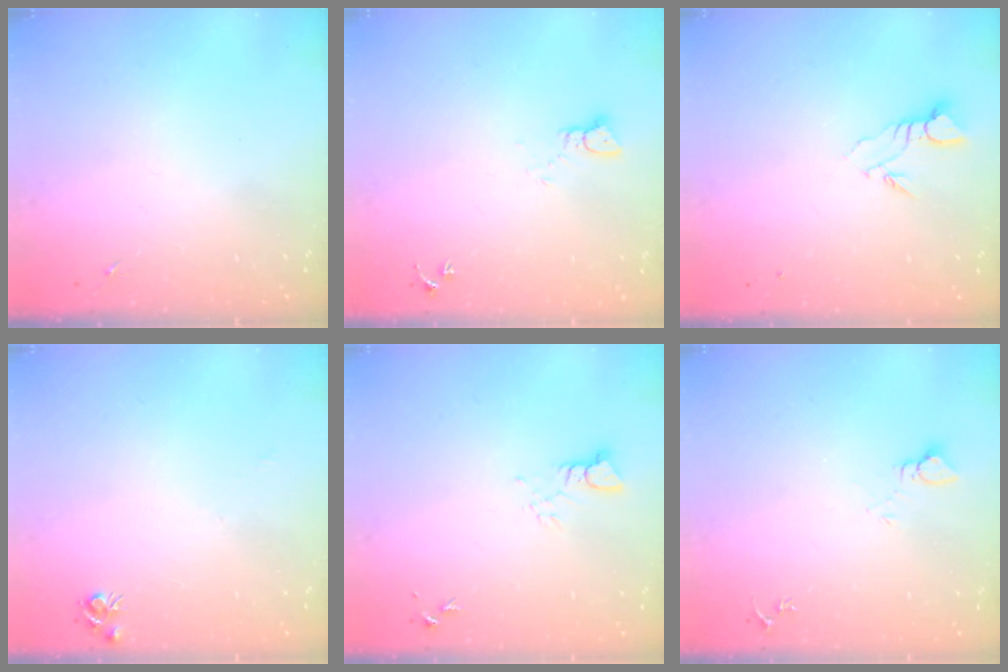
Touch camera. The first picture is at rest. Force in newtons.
{"total": 2.4, "press": 2.4, "slide": 0.2}
{"total": 3.7, "press": 3.7, "slide": 0.4}
{"total": 5.1, "press": 5.0, "slide": 0.7}
{"total": 3.3, "press": 3.3, "slide": 0.3}
{"total": 3.7, "press": 3.7, "slide": 0.3}